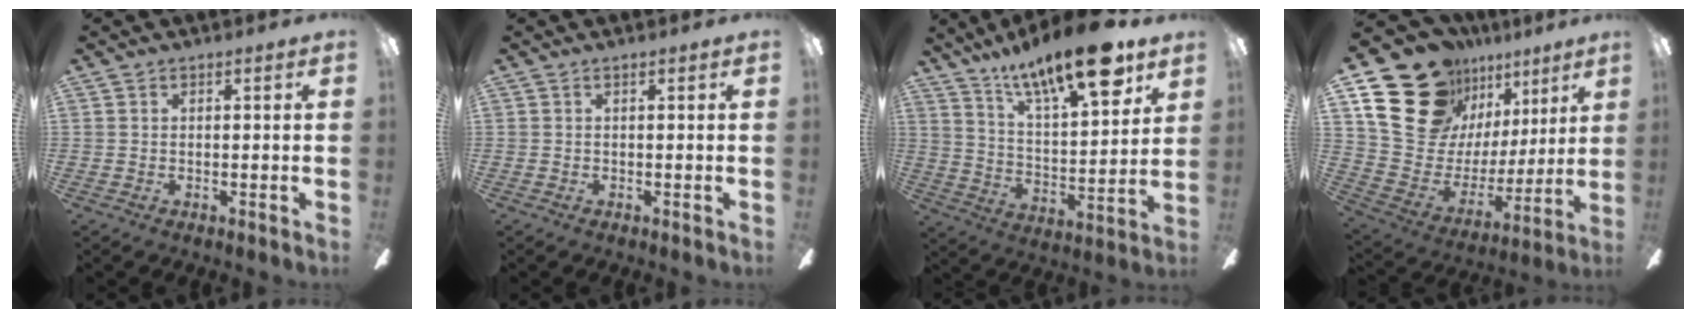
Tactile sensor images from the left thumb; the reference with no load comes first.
{"total": 0.0}
{"total": 19.6, "force": [13.8, 6.3, 12.3], "torque": [-0.201, -0.078, 0.229]}
{"total": 23.5, "force": [14.9, 15.1, 10.1], "torque": [-0.181, -0.084, 0.297]}